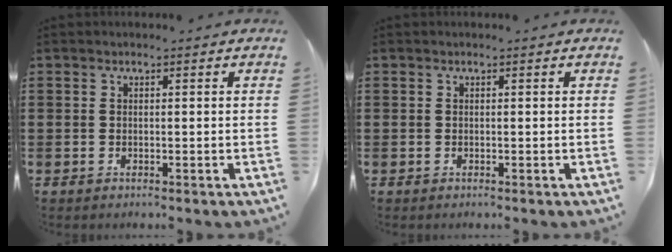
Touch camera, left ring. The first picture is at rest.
{"total": 0.0}